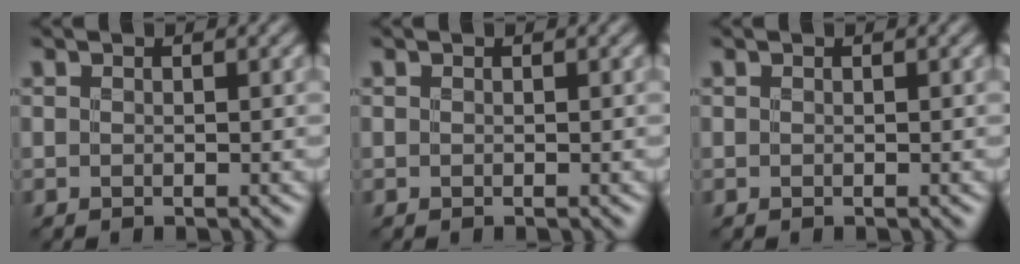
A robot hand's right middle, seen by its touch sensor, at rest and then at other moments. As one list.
[{"total": 0.0}, {"total": 0.0}]